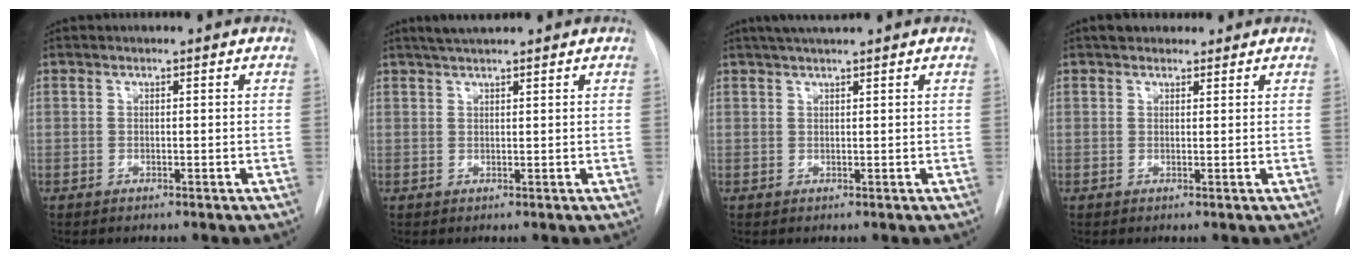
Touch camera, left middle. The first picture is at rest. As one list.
[{"total": 3.2, "force": [2.8, 0.1, 1.5], "torque": [-0.027, 0.017, 0.048]}, {"total": 3.6, "force": [3.0, -0.3, 1.9], "torque": [-0.029, 0.020, 0.052]}, {"total": 4.7, "force": [4.0, 1.9, 1.7], "torque": [-0.020, 0.027, 0.063]}]